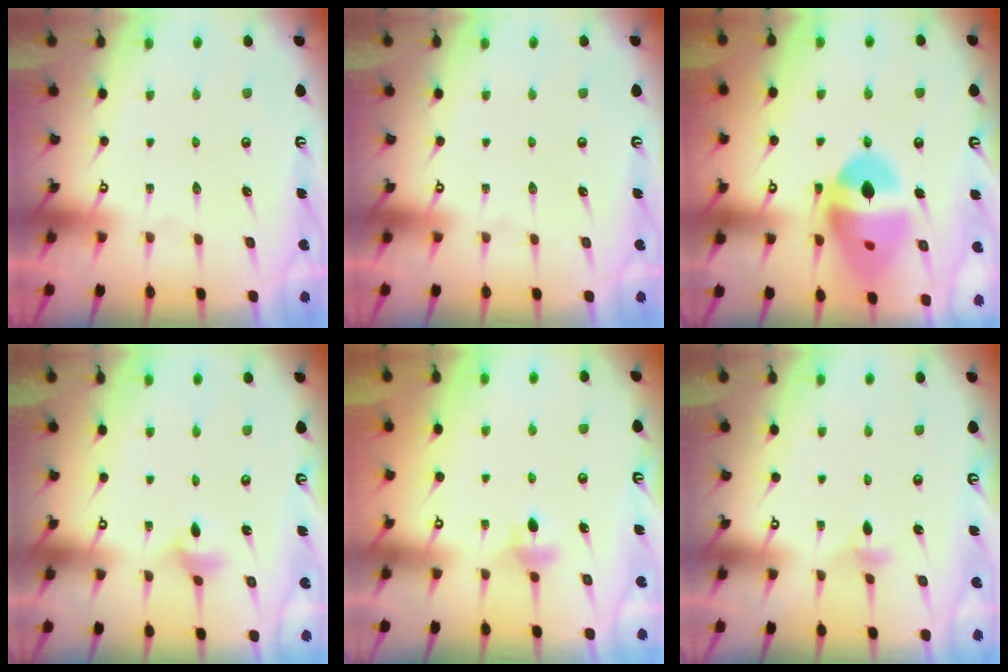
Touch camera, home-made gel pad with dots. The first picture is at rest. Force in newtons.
{"total": 0.0}
{"total": 18.1, "press": 17.9, "slide": 2.5}
{"total": 4.2, "press": 4.2, "slide": 0.7}
{"total": 4.5, "press": 4.4, "slide": 0.6}
{"total": 3.2, "press": 3.2, "slide": 0.4}